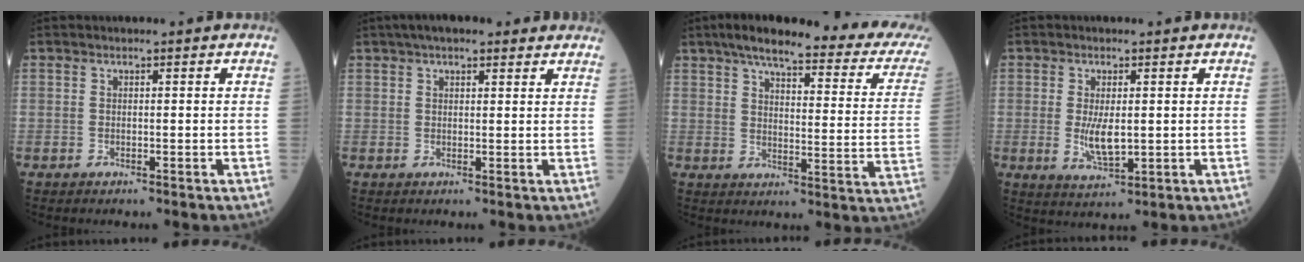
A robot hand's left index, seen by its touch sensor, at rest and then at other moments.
{"total": 8.1, "force": [6.3, 2.2, 4.5], "torque": [-0.060, 0.037, 0.086]}
{"total": 24.9, "force": [20.8, 3.2, 13.4], "torque": [-0.177, -0.021, 0.245]}
{"total": 4.8, "force": [0.1, 1.7, 4.5], "torque": [-0.092, -0.011, 0.008]}